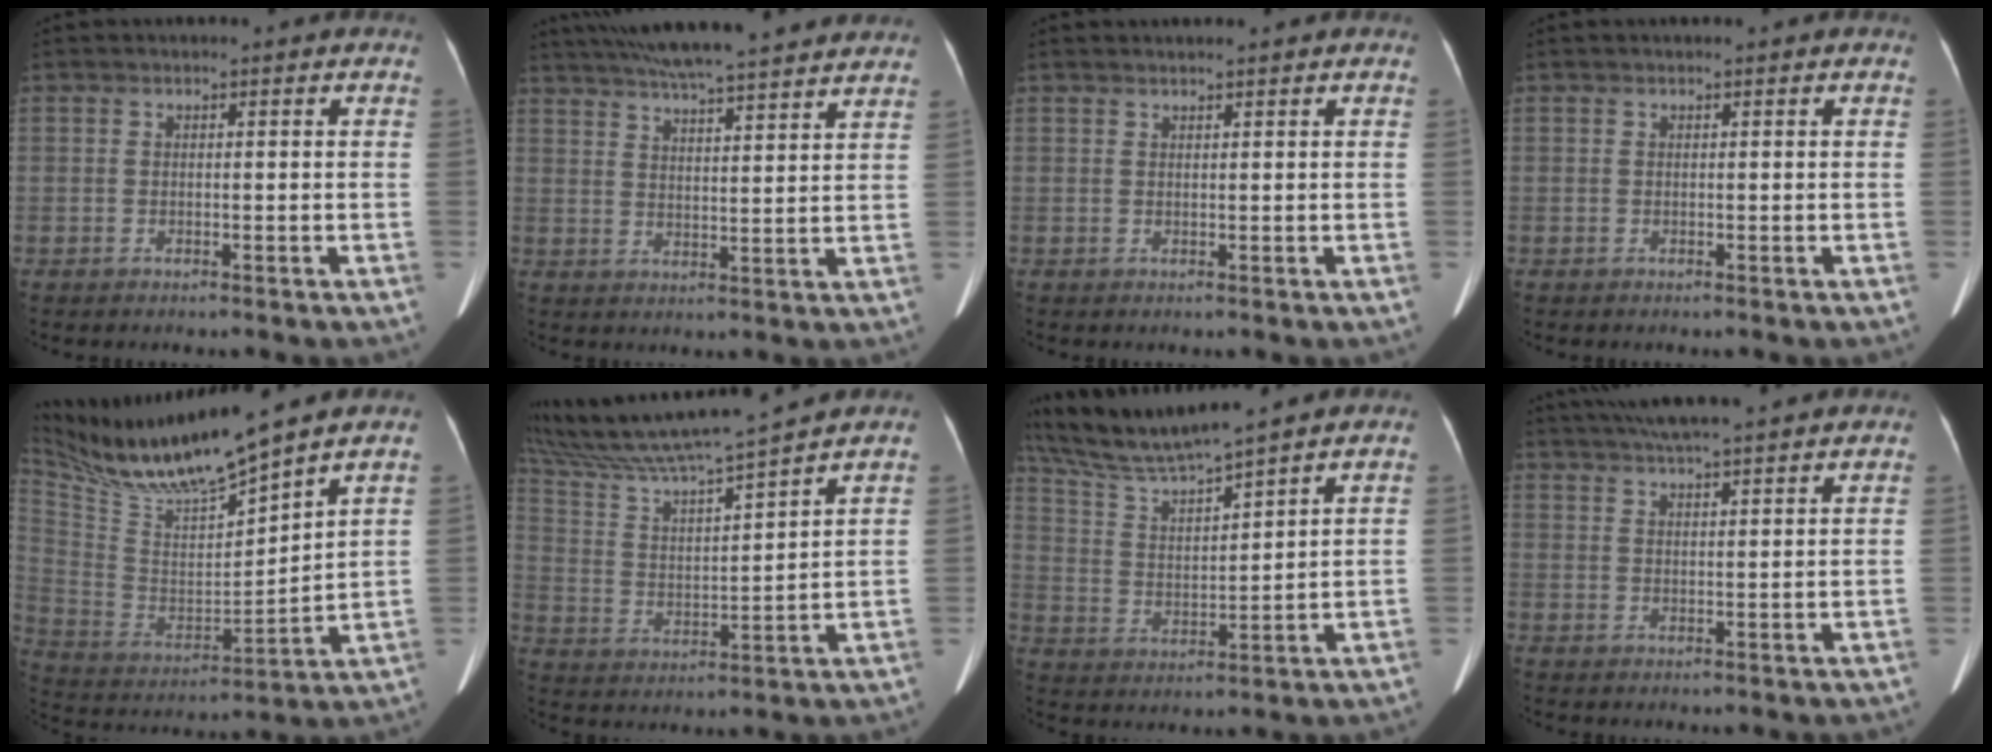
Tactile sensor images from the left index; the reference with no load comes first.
{"total": 21.2, "force": [18.7, 1.4, 10.0], "torque": [-0.168, 0.028, 0.262]}
{"total": 1.9, "force": [1.8, 0.0, 0.5], "torque": [-0.007, 0.020, 0.034]}
{"total": 0.9, "force": [0.8, 0.0, 0.4], "torque": [-0.007, 0.018, 0.016]}
{"total": 16.2, "force": [14.3, 0.1, 7.7], "torque": [-0.163, -0.008, 0.277]}
{"total": 16.0, "force": [14.3, -0.9, 7.1], "torque": [-0.142, 0.006, 0.251]}
{"total": 12.1, "force": [11.0, -1.0, 4.9], "torque": [-0.109, 0.015, 0.215]}
{"total": 12.7, "force": [11.2, 0.3, 6.0], "torque": [-0.106, 0.031, 0.163]}